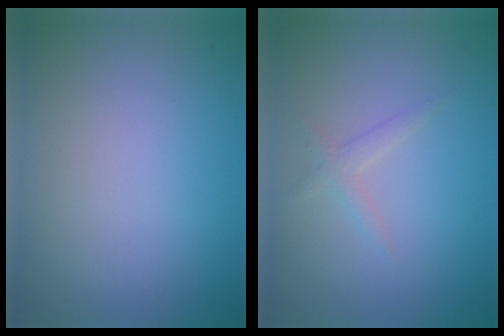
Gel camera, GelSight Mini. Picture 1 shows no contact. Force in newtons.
{"total": 1.2, "press": 1.2, "slide": 0.1}